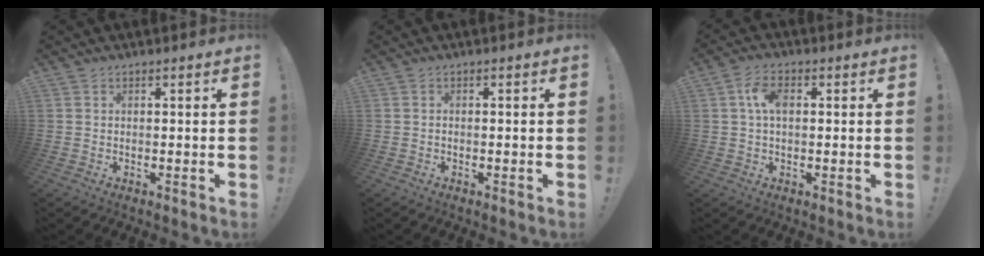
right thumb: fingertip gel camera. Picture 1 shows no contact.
{"total": 0.7, "force": [-0.6, -0.1, 0.4], "torque": [-0.005, -0.001, -0.011]}
{"total": 5.9, "force": [1.0, 3.5, 4.7], "torque": [-0.083, 0.011, 0.018]}